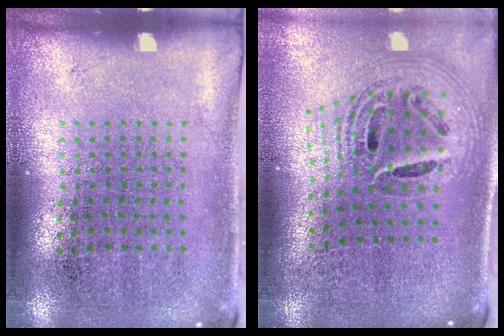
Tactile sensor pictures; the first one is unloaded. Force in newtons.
{"total": 1.9, "press": 1.5, "slide": 1.2}